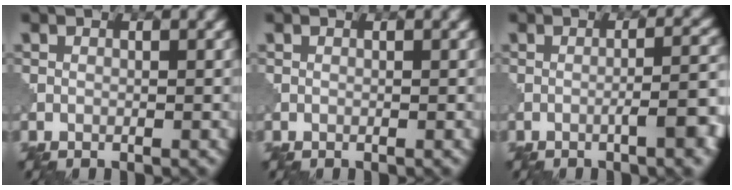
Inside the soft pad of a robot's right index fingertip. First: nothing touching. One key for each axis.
{"total": 0.0}
{"total": 5.0, "fx": -1.7, "fy": 1.1, "fz": 4.5, "tx": -0.057, "ty": 0.012, "tz": -0.031}